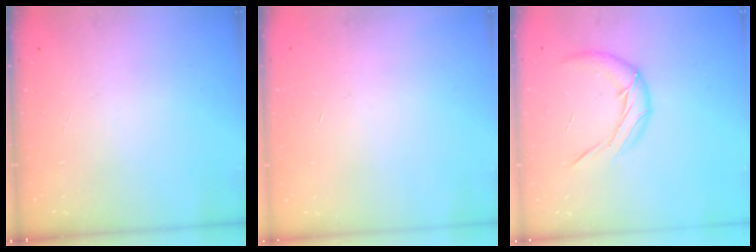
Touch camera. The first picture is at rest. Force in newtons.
{"total": 0.6, "press": 0.5, "slide": 0.2}
{"total": 11.2, "press": 10.9, "slide": 2.4}